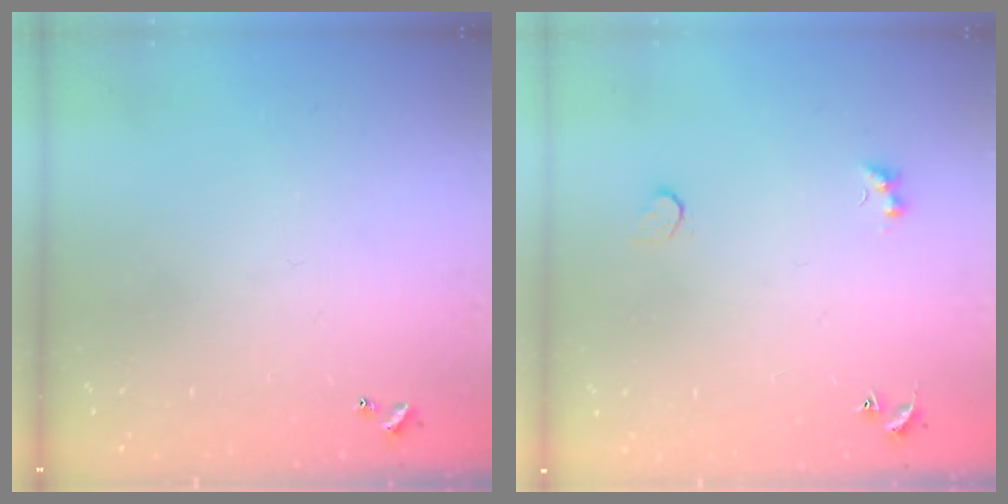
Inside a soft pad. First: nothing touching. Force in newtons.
{"total": 2.9, "press": 2.8, "slide": 0.8}